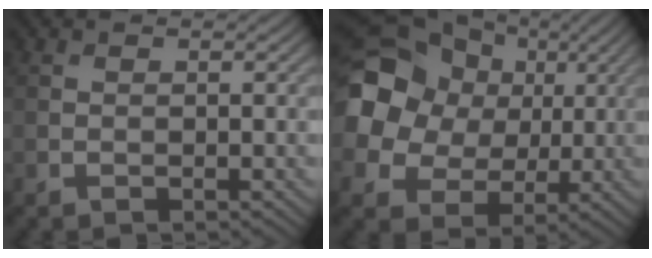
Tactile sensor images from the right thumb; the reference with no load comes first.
{"total": 18.0, "force": [4.8, 15.4, 8.0], "torque": [-0.258, 0.033, 0.079]}